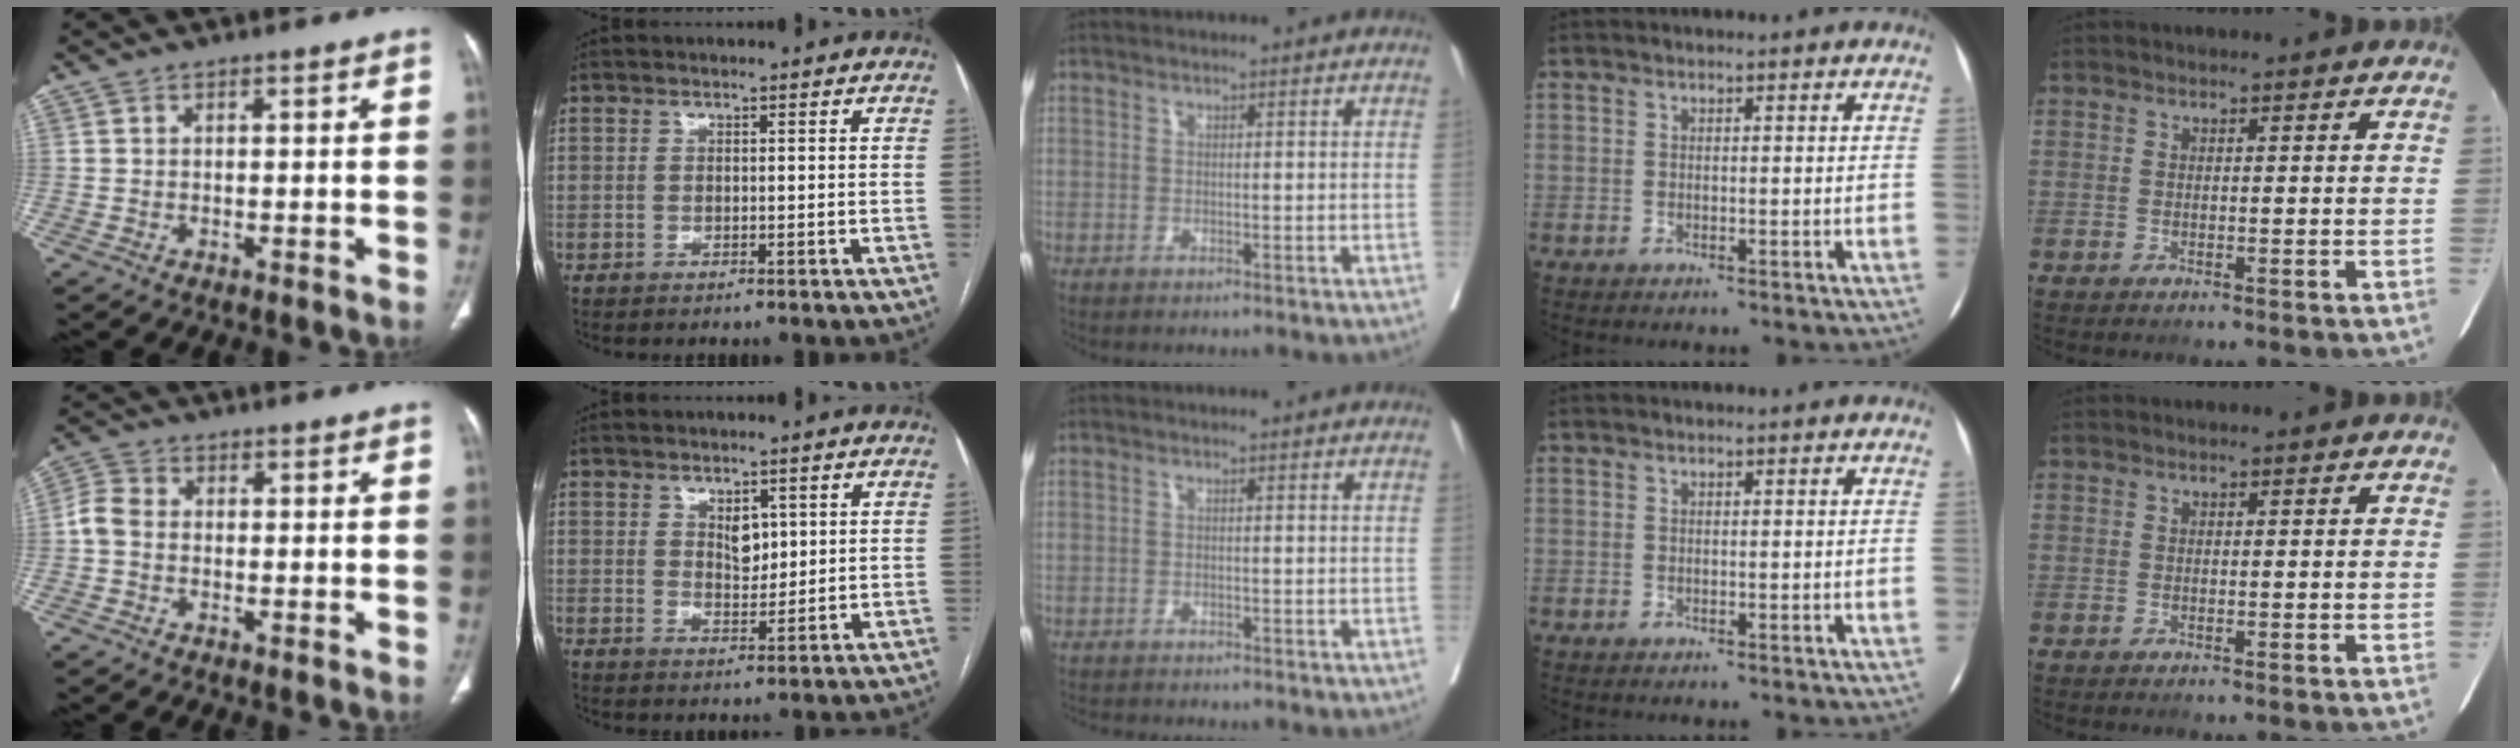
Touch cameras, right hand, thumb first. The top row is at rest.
{"thumb": {"total": 4.0, "force": [-0.6, 3.1, 2.4], "torque": [-0.053, 0.011, -0.022]}, "index": {"total": 3.5, "force": [1.4, 2.0, 2.4], "torque": [-0.039, -0.002, 0.029]}, "middle": {"total": 2.7, "force": [-2.6, 0.2, 0.6], "torque": [-0.006, -0.007, -0.041]}}